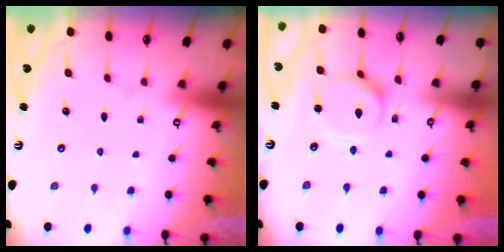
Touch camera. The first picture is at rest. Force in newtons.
{"total": 8.5, "press": 8.5, "slide": 0.8}